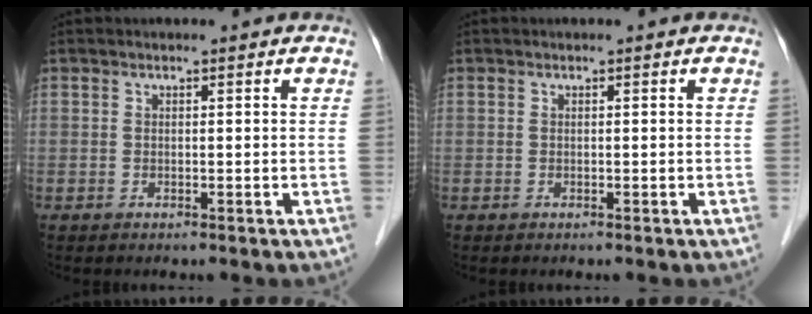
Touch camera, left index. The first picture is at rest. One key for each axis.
{"total": 0.0}